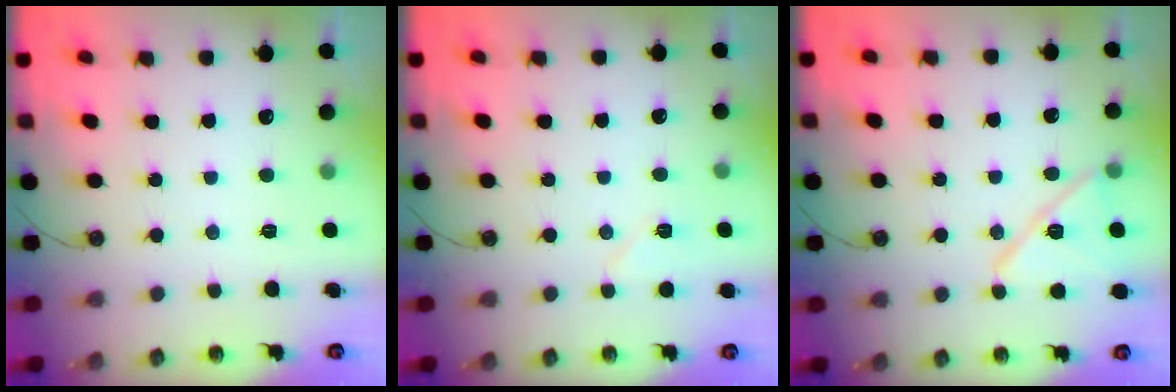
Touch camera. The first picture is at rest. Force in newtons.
{"total": 5.8, "press": 5.6, "slide": 1.6}
{"total": 13.1, "press": 13.1, "slide": 0.7}